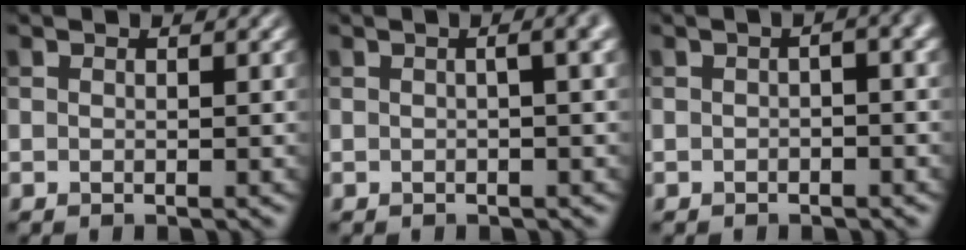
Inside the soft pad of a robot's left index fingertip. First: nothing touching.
{"total": 5.8, "force": [1.6, 2.9, 4.8], "torque": [-0.018, 0.042, -0.018]}
{"total": 4.2, "force": [0.5, 1.8, 3.8], "torque": [-0.032, 0.019, -0.005]}